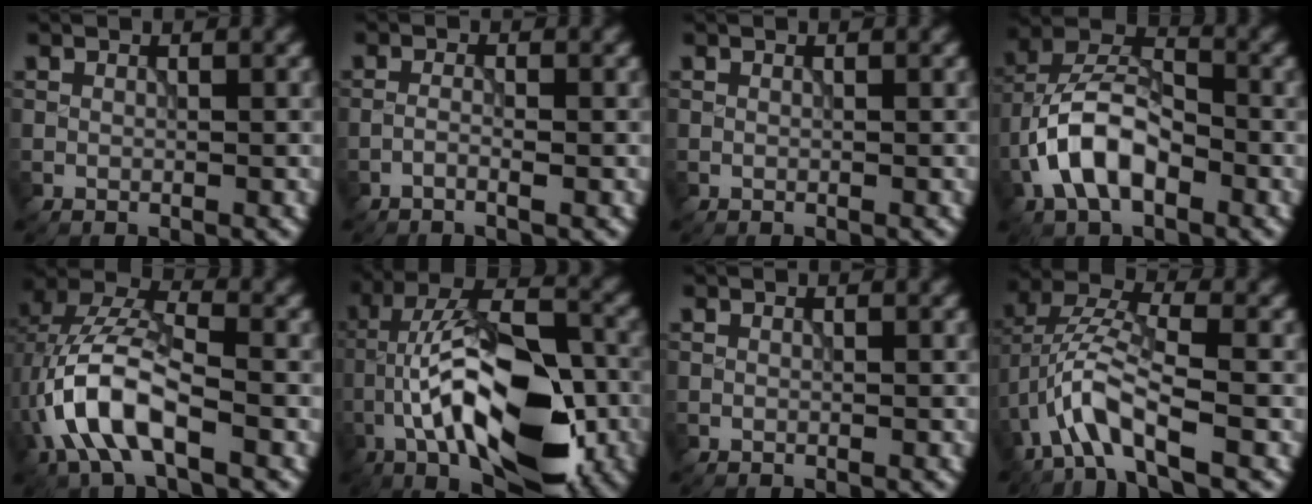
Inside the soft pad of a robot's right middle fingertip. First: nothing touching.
{"total": 1.0, "force": [-0.6, 0.1, 0.7], "torque": [-0.012, 0.000, -0.017]}
{"total": 0.0}
{"total": 7.6, "force": [-3.1, 4.1, 5.6], "torque": [-0.110, 0.014, -0.064]}
{"total": 7.4, "force": [-2.6, 3.3, 6.2], "torque": [-0.134, 0.011, -0.053]}
{"total": 13.1, "force": [-4.3, 5.5, 11.2], "torque": [-0.185, 0.021, -0.080]}
{"total": 0.0}
{"total": 5.7, "force": [-2.4, 1.7, 4.9], "torque": [-0.102, 0.013, -0.057]}